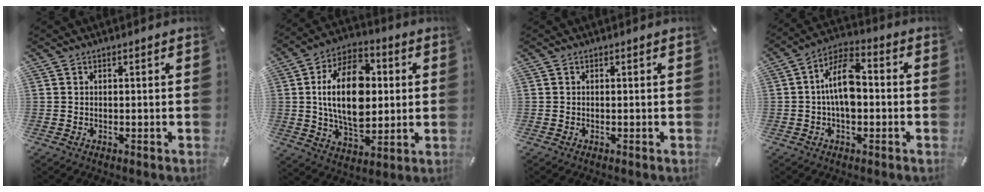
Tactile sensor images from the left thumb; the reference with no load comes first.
{"total": 19.3, "force": [1.8, 12.3, 14.8], "torque": [-0.293, 0.004, 0.026]}
{"total": 0.0}
{"total": 11.2, "force": [-0.9, 6.0, 9.4], "torque": [-0.178, 0.010, -0.014]}